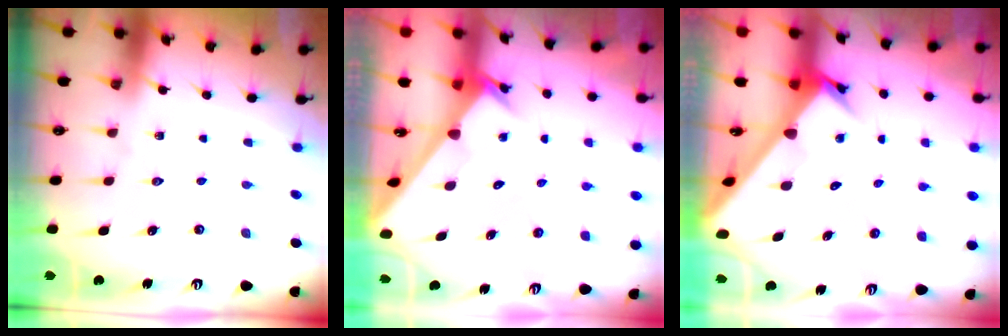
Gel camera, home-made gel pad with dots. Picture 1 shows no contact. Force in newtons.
{"total": 2.1, "press": 2.1, "slide": 0.1}
{"total": 3.6, "press": 3.6, "slide": 0.4}